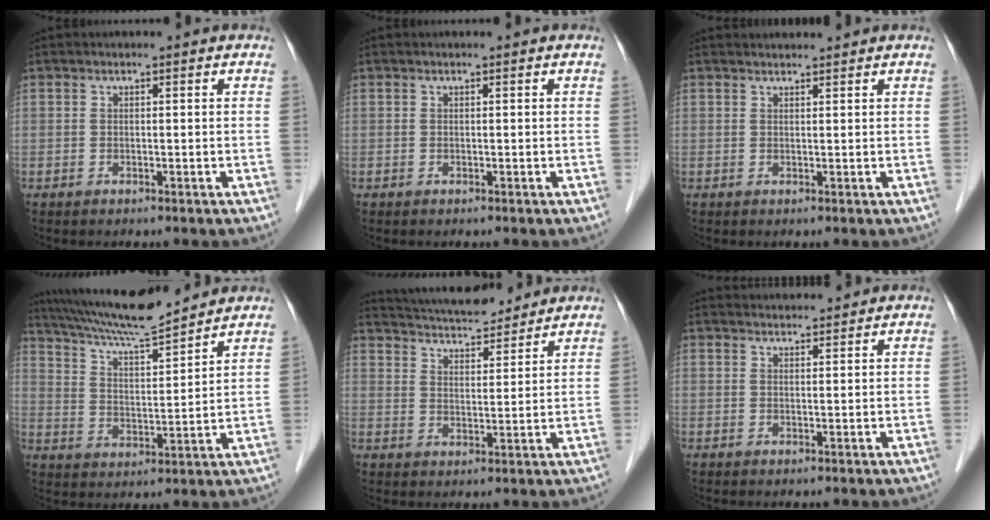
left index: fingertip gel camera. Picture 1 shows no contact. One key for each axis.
{"total": 0.0}
{"total": 1.7, "fx": 1.7, "fy": 0.0, "fz": 0.1, "tx": -0.004, "ty": 0.015, "tz": 0.032}
{"total": 13.3, "fx": 12.4, "fy": -0.2, "fz": 5.0, "tx": -0.099, "ty": 0.012, "tz": 0.213}
{"total": 12.0, "fx": 11.2, "fy": 2.1, "fz": 3.7, "tx": -0.069, "ty": 0.020, "tz": 0.179}
{"total": 3.7, "fx": 3.7, "fy": 0.2, "fz": 0.1, "tx": -0.009, "ty": 0.023, "tz": 0.058}